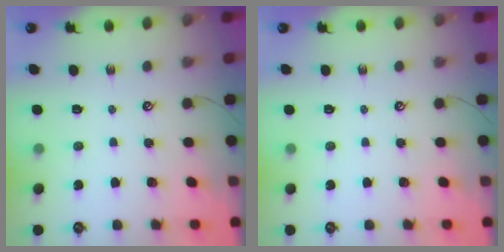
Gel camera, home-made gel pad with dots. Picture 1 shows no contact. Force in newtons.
{"total": 0.0}